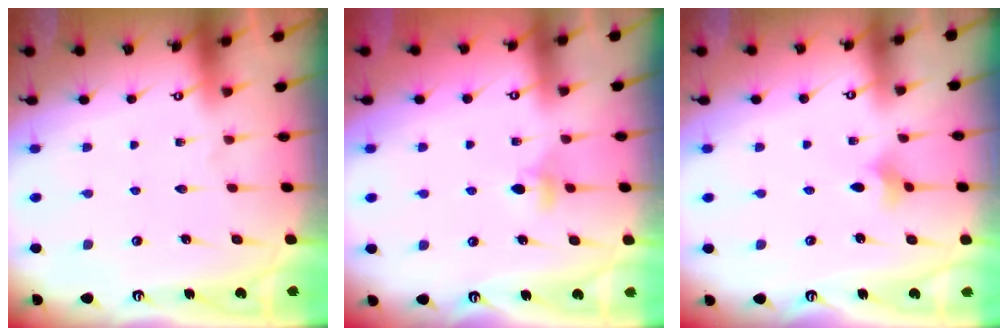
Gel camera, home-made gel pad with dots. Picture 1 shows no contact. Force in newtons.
{"total": 4.7, "press": 4.7, "slide": 0.6}
{"total": 2.6, "press": 2.6, "slide": 0.5}